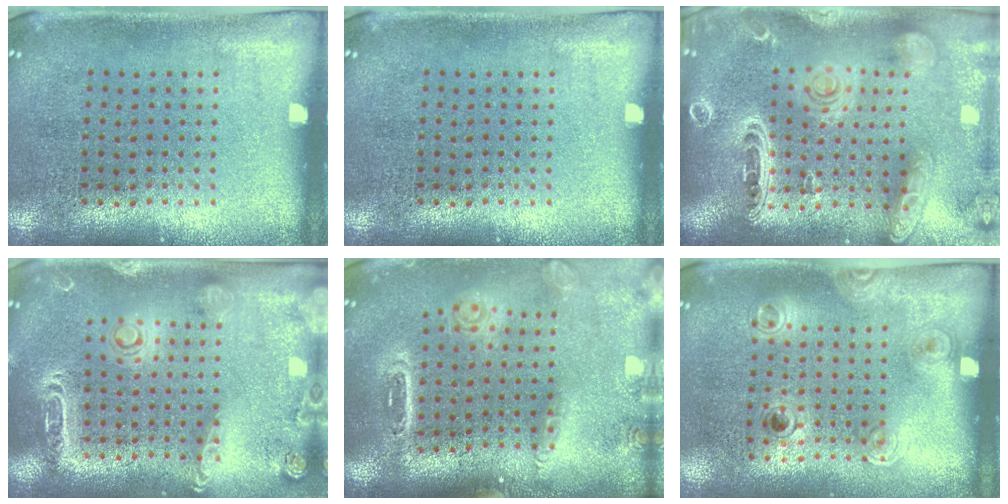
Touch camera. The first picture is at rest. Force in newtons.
{"total": 0.0}
{"total": 3.4, "press": 2.7, "slide": 2.1}
{"total": 2.0, "press": 1.9, "slide": 0.6}
{"total": 1.6, "press": 1.6, "slide": 0.5}
{"total": 1.1, "press": 0.8, "slide": 0.7}